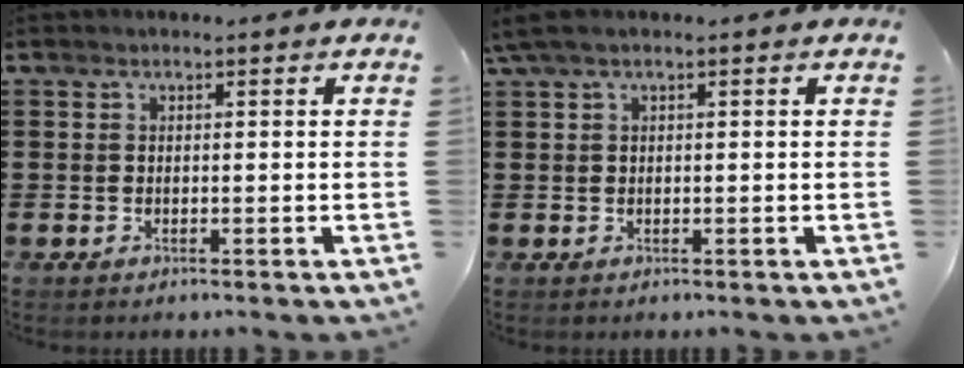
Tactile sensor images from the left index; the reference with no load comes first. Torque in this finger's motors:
{"motor_torque": [0.67, -0.63, 0.26, 0.08]}